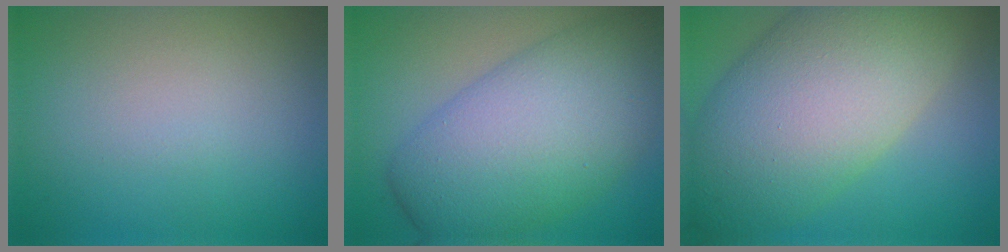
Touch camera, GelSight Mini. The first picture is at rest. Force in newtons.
{"total": 10.6, "press": 10.6, "slide": 0.2}
{"total": 13.8, "press": 13.8, "slide": 0.4}